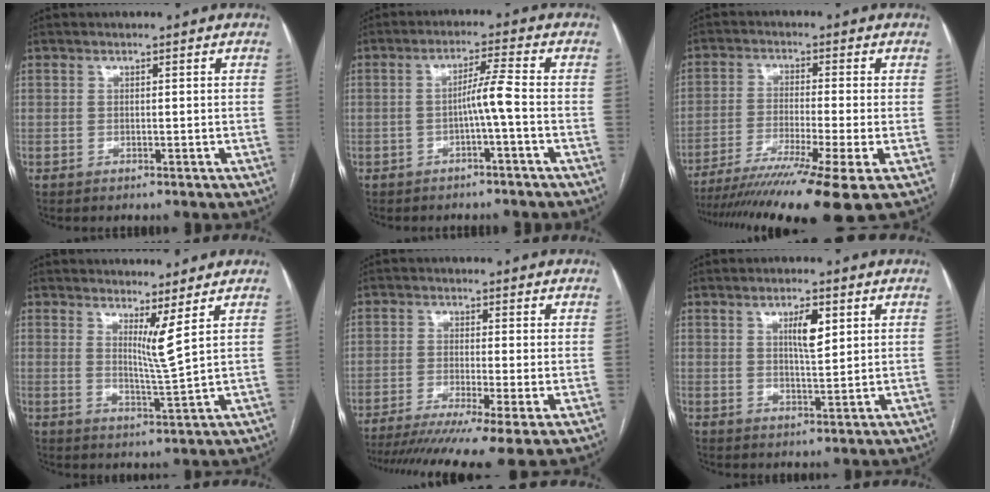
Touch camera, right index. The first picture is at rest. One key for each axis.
{"total": 4.0, "fx": -1.2, "fy": -0.8, "fz": 3.7, "tx": -0.067, "ty": 0.009, "tz": -0.018}
{"total": 15.6, "fx": -11.4, "fy": -1.8, "fz": 10.5, "tx": -0.160, "ty": -0.042, "tz": -0.184}
{"total": 3.7, "fx": 2.1, "fy": -1.2, "fz": 2.8, "tx": -0.056, "ty": -0.023, "tz": 0.043}
{"total": 13.2, "fx": -9.7, "fy": -0.5, "fz": 8.9, "tx": -0.135, "ty": -0.028, "tz": -0.153}
{"total": 4.4, "fx": 1.8, "fy": 0.9, "fz": 3.9, "tx": -0.068, "ty": 0.001, "tz": 0.032}